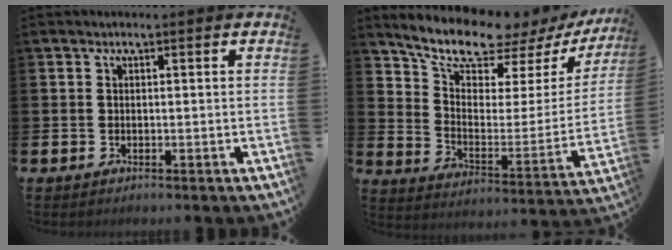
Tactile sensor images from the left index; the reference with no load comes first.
{"total": 10.0, "force": [9.2, 2.6, 2.8], "torque": [-0.088, -0.073, 0.156]}